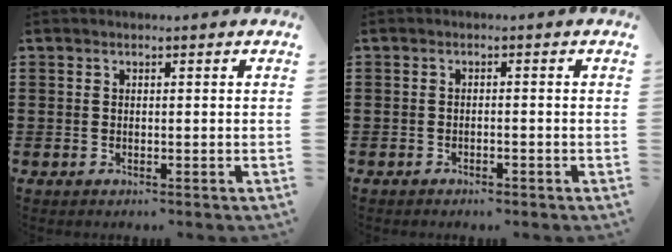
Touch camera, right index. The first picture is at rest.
{"total": 1.1, "force": [-1.0, 0.2, 0.3], "torque": [-0.010, -0.003, -0.020]}